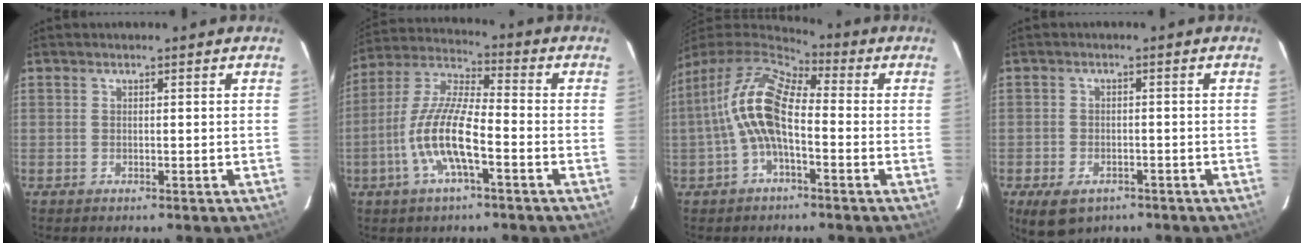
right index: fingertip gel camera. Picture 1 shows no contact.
{"total": 12.6, "force": [-4.6, 3.0, 11.4], "torque": [-0.239, -0.001, -0.091]}
{"total": 12.3, "force": [-1.3, 5.3, 11.1], "torque": [-0.220, 0.016, -0.028]}
{"total": 7.0, "force": [-4.3, 4.2, 3.6], "torque": [-0.081, -0.013, -0.062]}